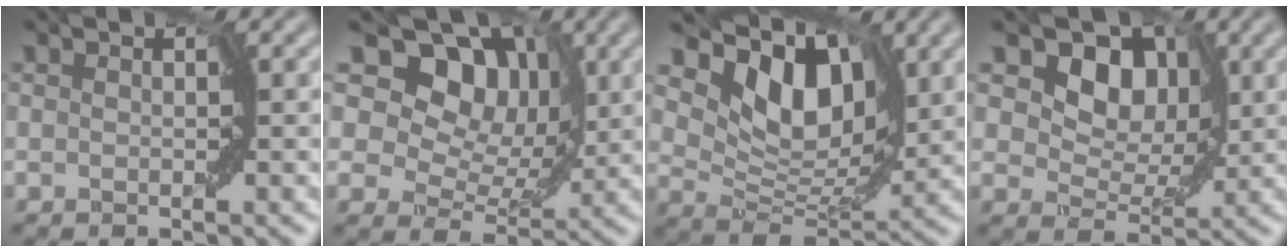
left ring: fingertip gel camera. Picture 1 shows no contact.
{"total": 14.0, "force": [7.7, 8.9, 7.5], "torque": [-0.102, 0.045, 0.114]}
{"total": 8.6, "force": [4.4, 4.9, 5.5], "torque": [-0.093, -0.009, 0.075]}
{"total": 11.0, "force": [5.6, 7.3, 6.0], "torque": [-0.083, 0.022, 0.070]}